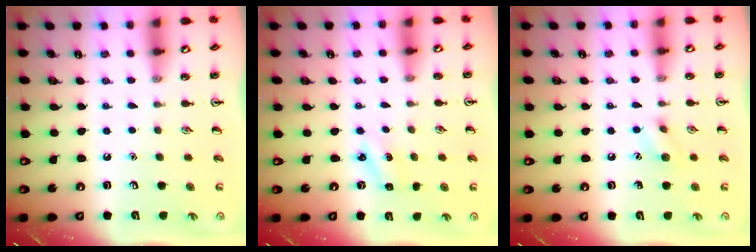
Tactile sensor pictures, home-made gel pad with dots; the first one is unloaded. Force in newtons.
{"total": 2.5, "press": 2.3, "slide": 0.9}
{"total": 7.5, "press": 7.3, "slide": 1.4}